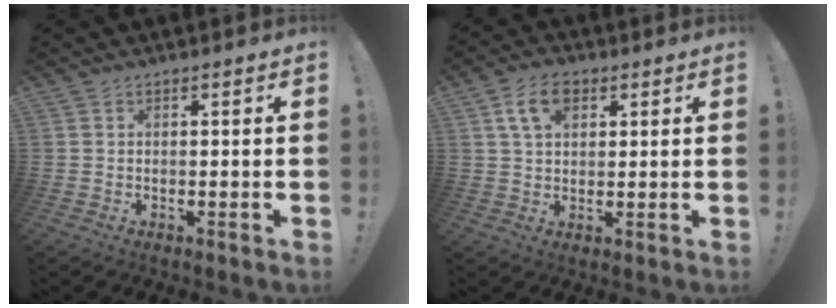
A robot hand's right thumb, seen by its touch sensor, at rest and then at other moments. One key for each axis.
{"total": 8.3, "fx": 3.5, "fy": 5.1, "fz": 5.5, "tx": -0.095, "ty": 0.007, "tz": 0.068}